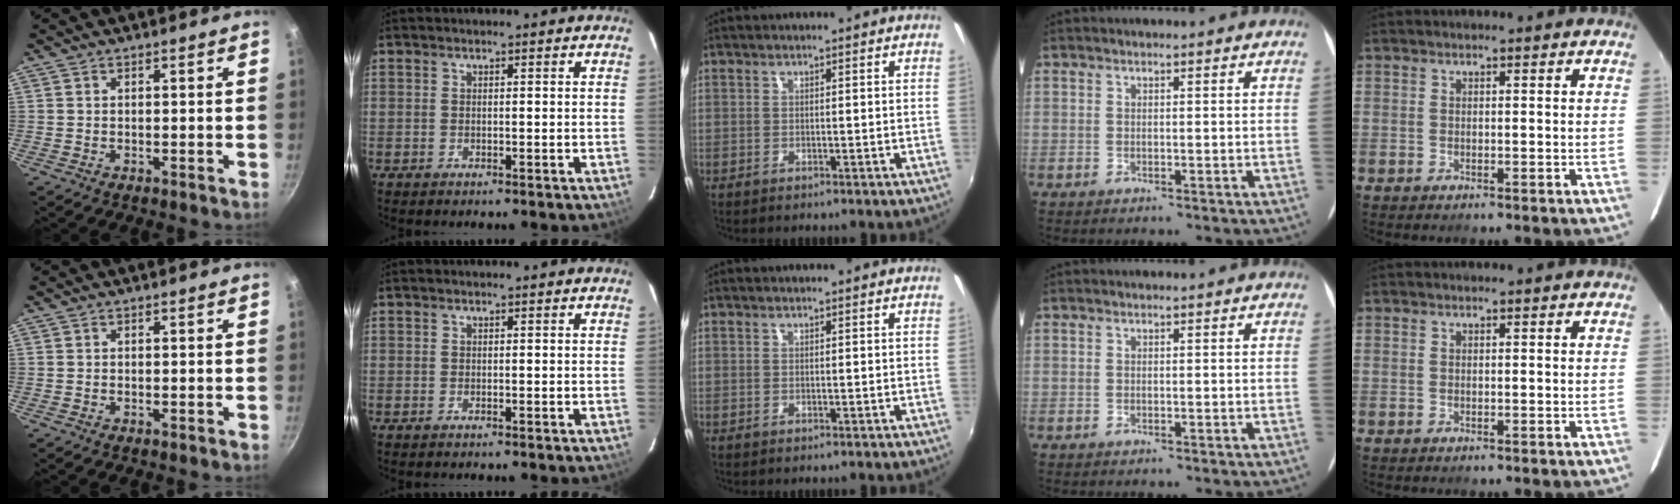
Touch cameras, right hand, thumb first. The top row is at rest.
{}